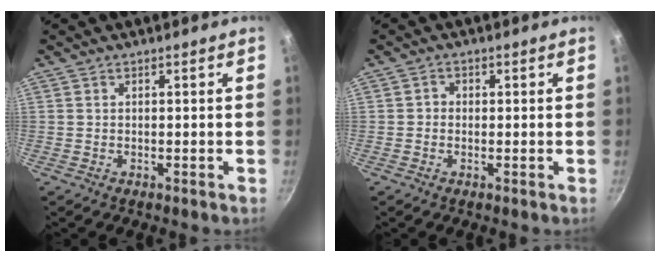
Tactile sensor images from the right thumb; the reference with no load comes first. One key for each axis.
{"total": 1.3, "fx": 0.0, "fy": 1.2, "fz": 0.5, "tx": 0.002, "ty": 0.004, "tz": -0.005}